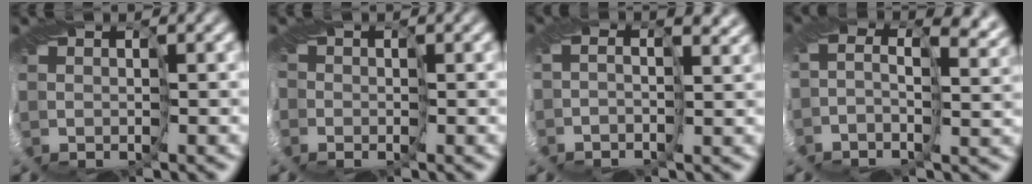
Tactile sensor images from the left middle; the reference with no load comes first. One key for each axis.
{"total": 1.7, "fx": -0.3, "fy": 1.6, "fz": 0.5, "tx": -0.008, "ty": -0.005, "tz": -0.009}
{"total": 5.2, "fx": 1.7, "fy": 3.2, "fz": 3.6, "tx": -0.062, "ty": 0.019, "tz": 0.019}
{"total": 7.2, "fx": 1.6, "fy": 4.5, "fz": 5.4, "tx": -0.081, "ty": 0.016, "tz": 0.018}